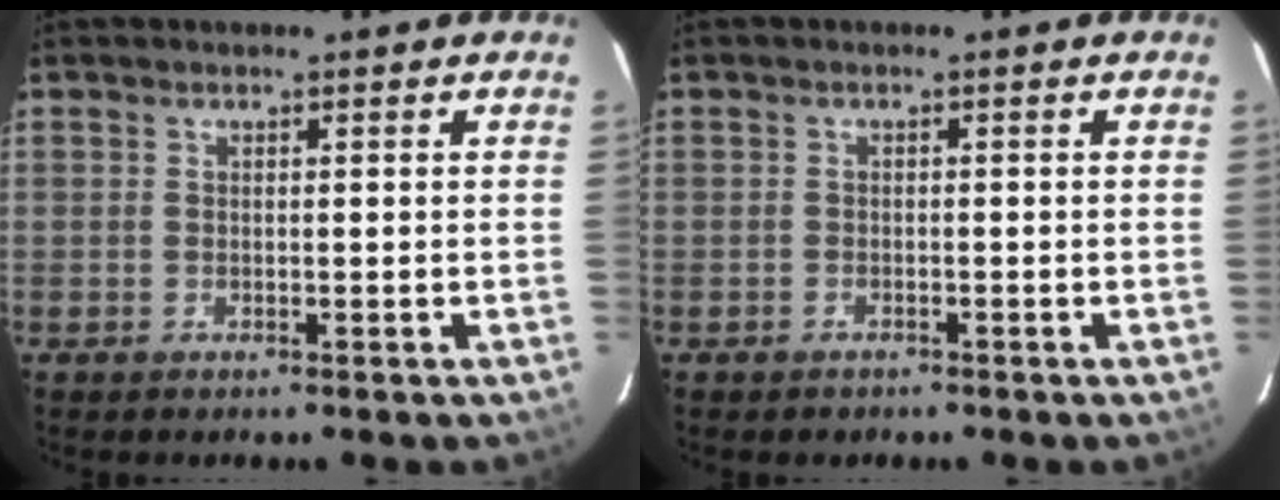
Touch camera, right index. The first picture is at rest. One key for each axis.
{"total": 1.3, "fx": -1.0, "fy": 0.9, "fz": 0.1, "tx": -0.006, "ty": 0.003, "tz": -0.013}